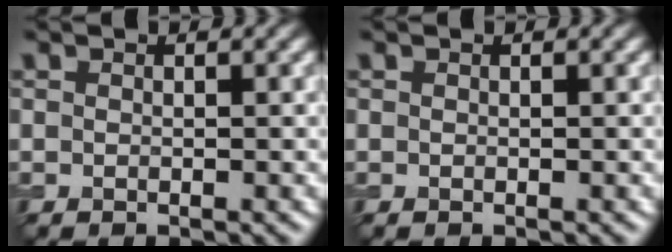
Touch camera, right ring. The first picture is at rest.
{"total": 0.0}